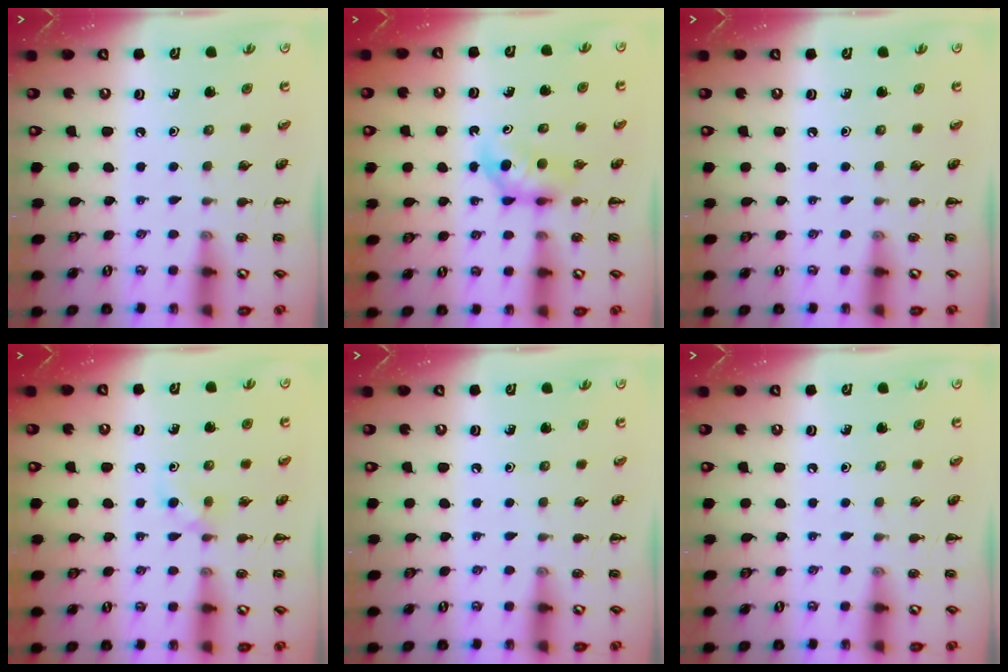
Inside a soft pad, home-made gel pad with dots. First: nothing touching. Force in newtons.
{"total": 4.1, "press": 4.0, "slide": 0.9}
{"total": 0.0}
{"total": 4.2, "press": 4.0, "slide": 1.3}
{"total": 0.0}
{"total": 0.0}